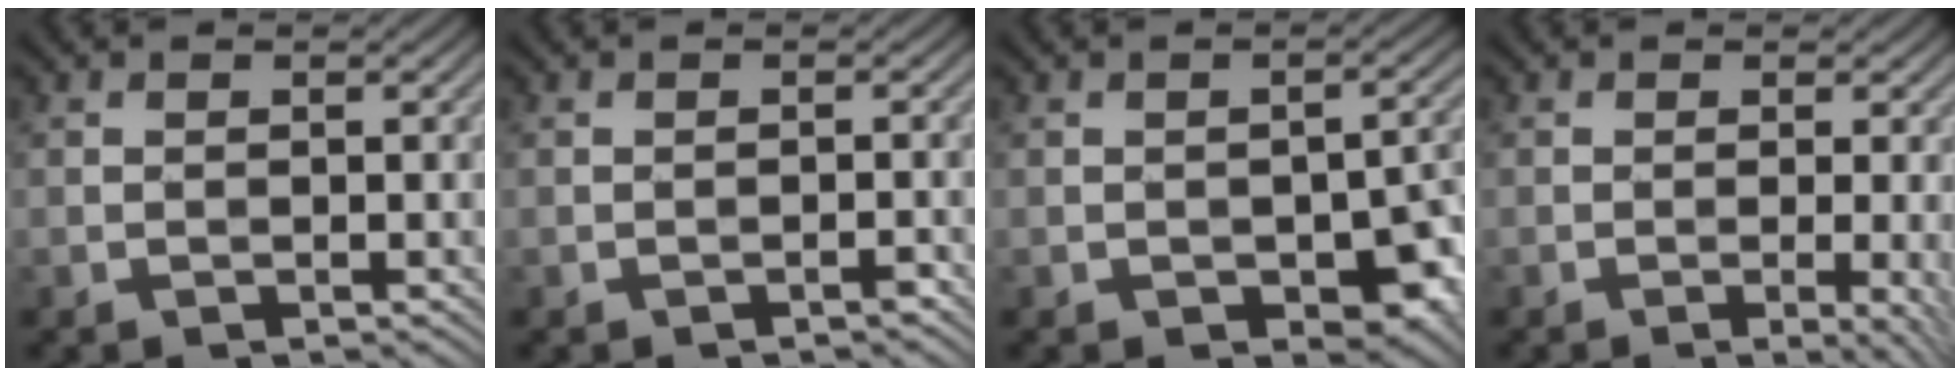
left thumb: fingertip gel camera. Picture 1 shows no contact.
{"total": 0.7, "force": [-0.5, 0.0, 0.4], "torque": [-0.003, 0.004, -0.009]}
{"total": 6.2, "force": [-2.3, 3.4, 4.7], "torque": [-0.058, -0.007, -0.029]}
{"total": 3.8, "force": [-0.6, 0.8, 3.7], "torque": [-0.057, -0.005, -0.011]}